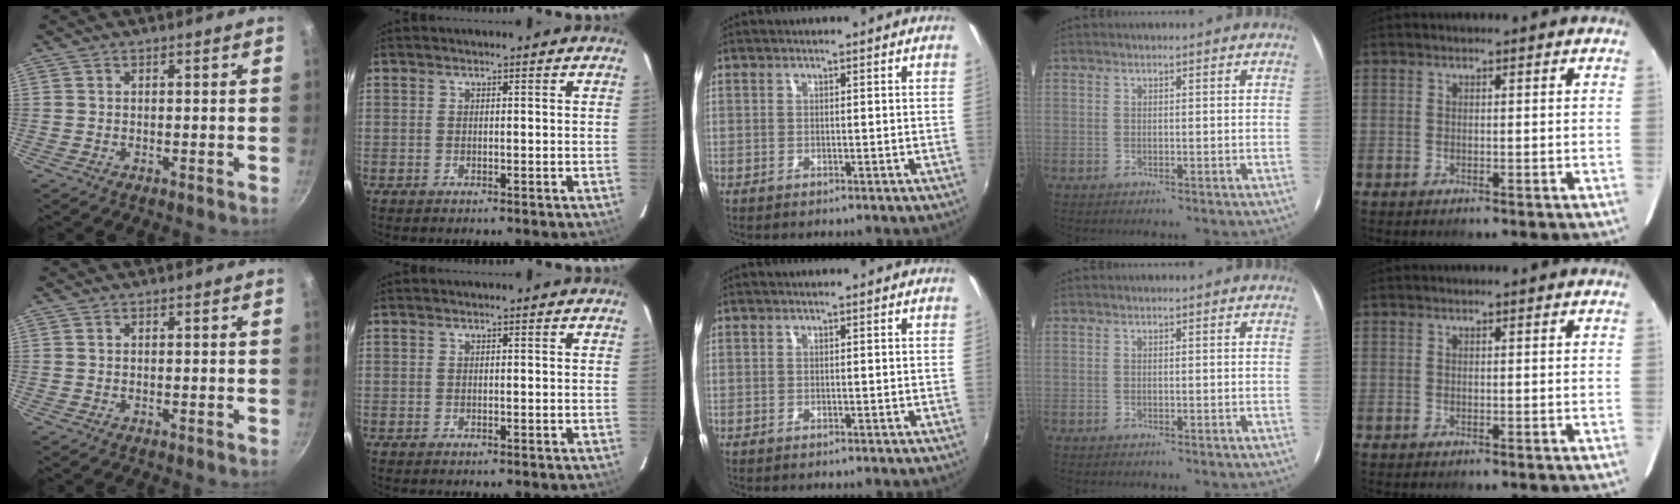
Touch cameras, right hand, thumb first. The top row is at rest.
{}